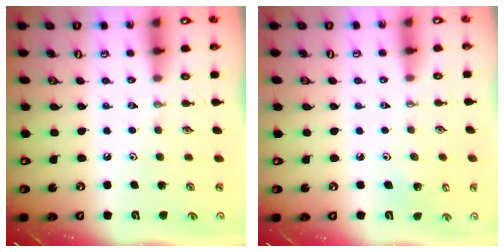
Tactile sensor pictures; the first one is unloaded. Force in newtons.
{"total": 2.8, "press": 2.7, "slide": 0.7}